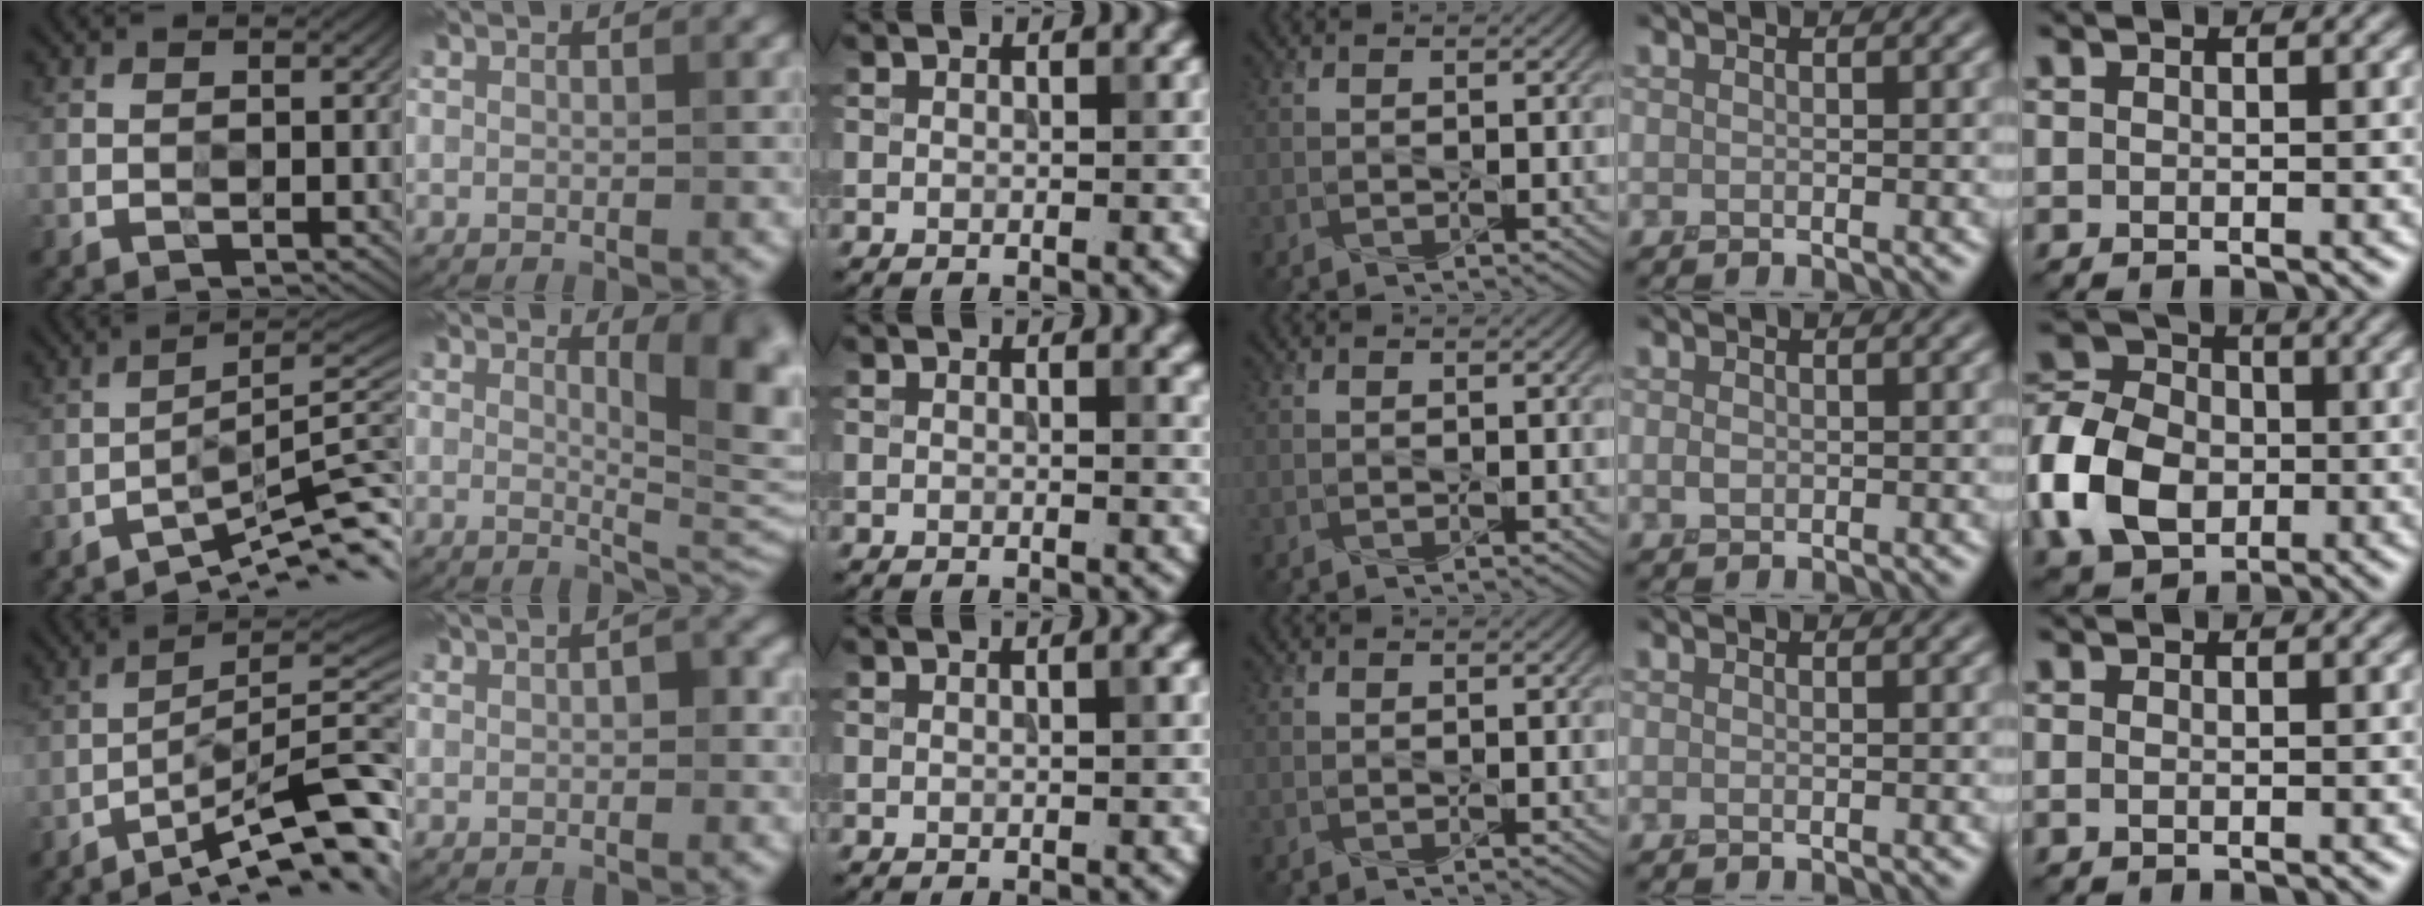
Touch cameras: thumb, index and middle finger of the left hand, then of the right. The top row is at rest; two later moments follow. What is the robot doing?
{"motion": "press", "object": "syringe"}